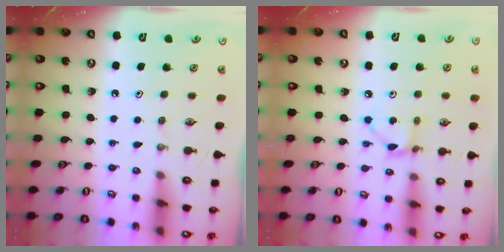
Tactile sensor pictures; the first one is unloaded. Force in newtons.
{"total": 3.8, "press": 3.8, "slide": 0.2}